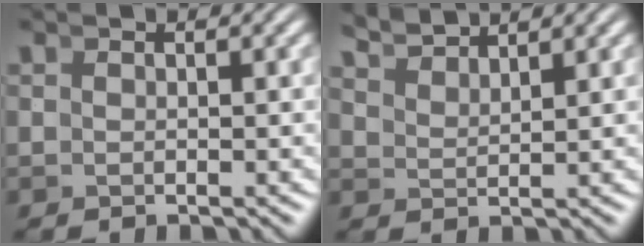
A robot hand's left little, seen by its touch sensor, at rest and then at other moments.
{"total": 3.4, "force": [3.4, 0.2, 0.7], "torque": [-0.010, 0.008, 0.062]}